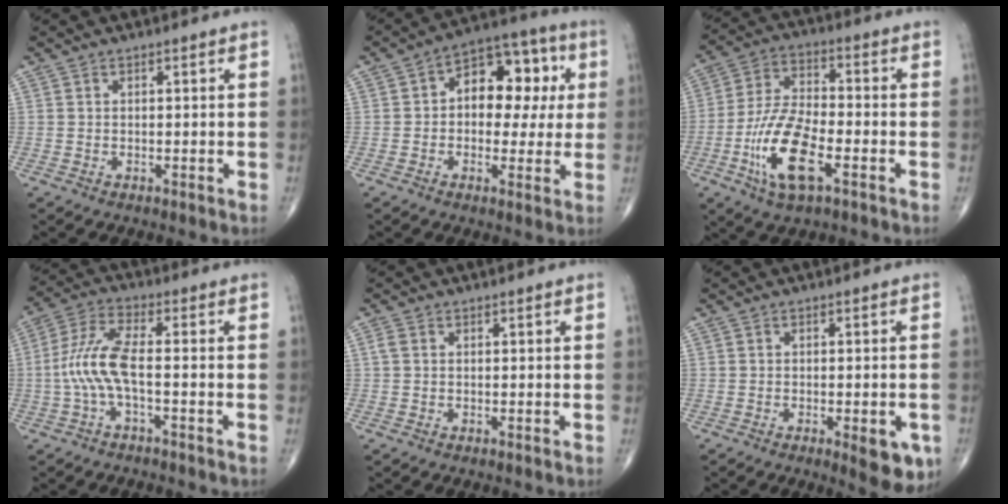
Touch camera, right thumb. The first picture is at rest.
{"total": 13.8, "force": [2.0, 8.9, 10.3], "torque": [-0.094, 0.032, 0.017]}
{"total": 13.9, "force": [-5.1, 5.5, 11.7], "torque": [-0.232, 0.020, -0.096]}
{"total": 8.4, "force": [-1.5, 2.4, 8.0], "torque": [-0.193, 0.030, -0.035]}
{"total": 1.2, "force": [0.2, 0.9, 0.8], "torque": [-0.020, 0.004, 0.004]}
{"total": 7.1, "force": [-2.7, 2.5, 6.1], "torque": [-0.058, -0.005, -0.028]}